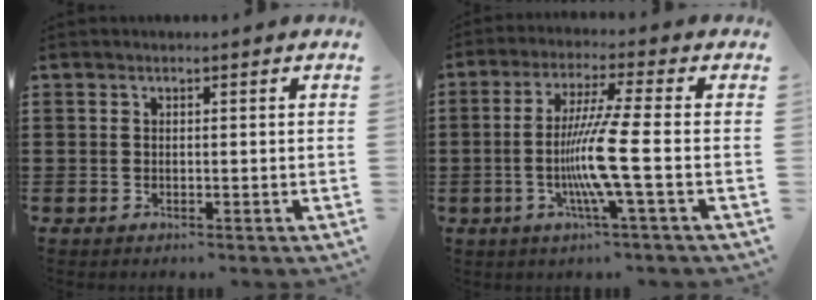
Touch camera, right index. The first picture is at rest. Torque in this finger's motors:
{"motor_torque": [2.14, 0.01, 0.59, 0.21]}